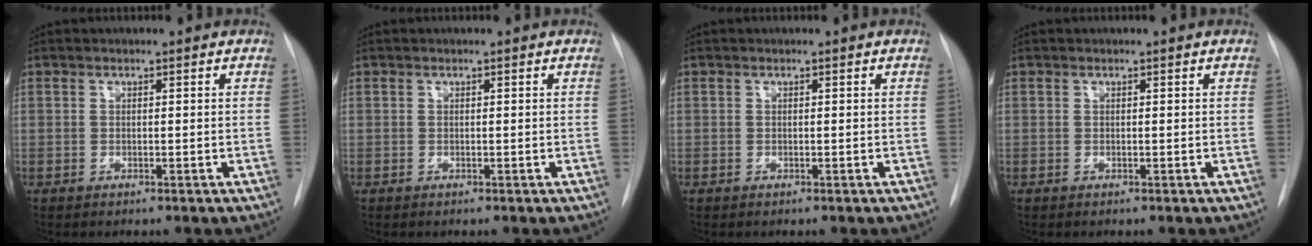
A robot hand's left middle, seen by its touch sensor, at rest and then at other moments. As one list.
[{"total": 0.0}, {"total": 0.0}, {"total": 0.0}]